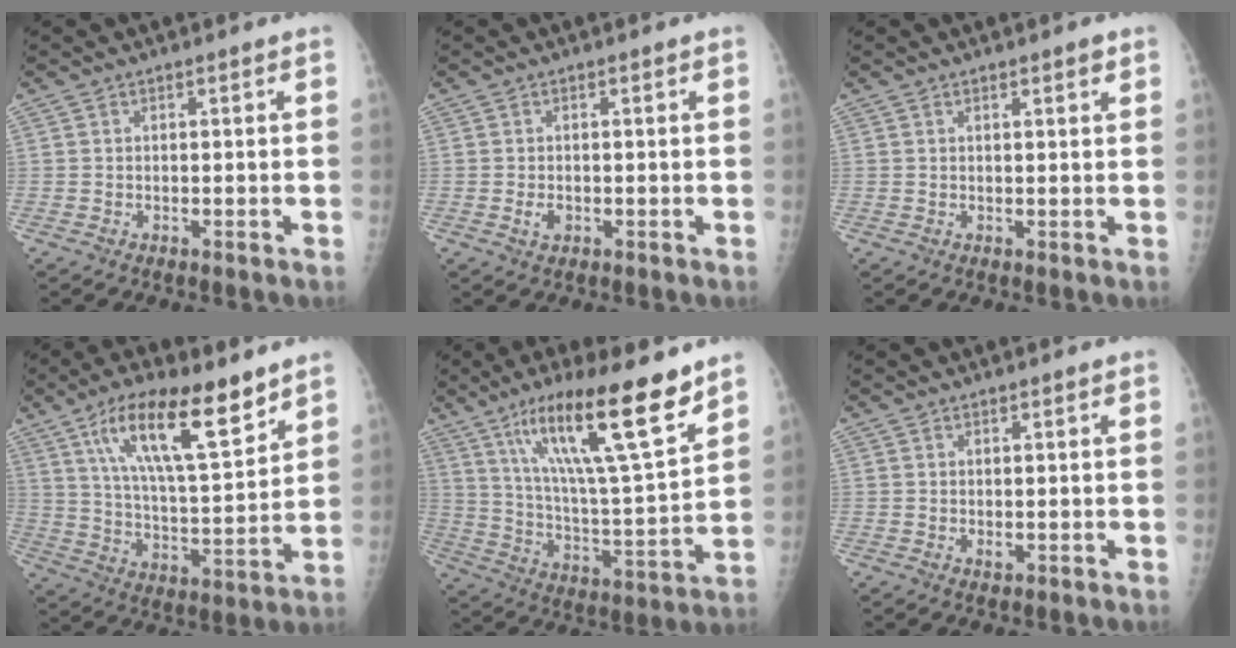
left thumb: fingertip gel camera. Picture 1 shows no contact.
{"total": 1.7, "force": [-0.4, 1.2, 1.1], "torque": [-0.017, 0.000, -0.004]}
{"total": 1.5, "force": [1.0, 0.3, 1.1], "torque": [-0.015, -0.004, 0.013]}
{"total": 18.1, "force": [10.8, 5.4, 13.5], "torque": [-0.204, -0.050, 0.194]}
{"total": 22.3, "force": [13.8, 3.6, 17.1], "torque": [-0.265, -0.060, 0.237]}
{"total": 1.1, "force": [0.3, 0.6, 0.8], "torque": [-0.013, -0.005, 0.009]}